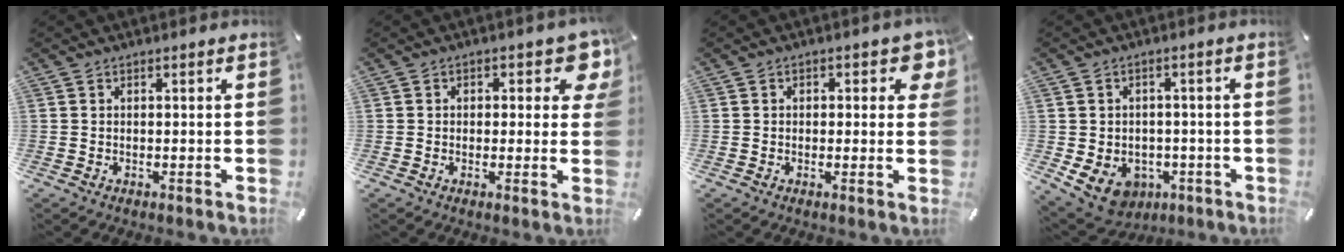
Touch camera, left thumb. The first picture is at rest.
{"total": 6.0, "force": [2.3, 3.5, 4.3], "torque": [-0.038, -0.009, 0.032]}
{"total": 4.5, "force": [1.3, 2.7, 3.4], "torque": [-0.028, -0.003, 0.014]}
{"total": 8.2, "force": [-2.9, 6.8, 3.5], "torque": [-0.076, 0.007, -0.052]}